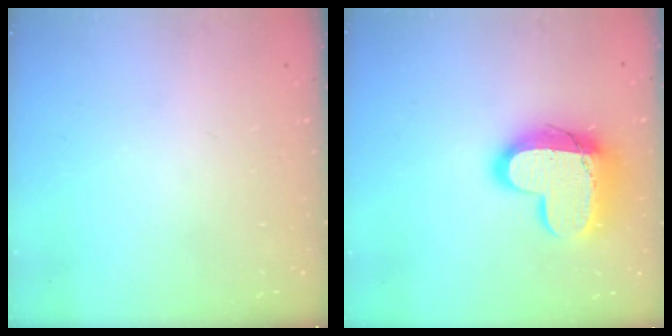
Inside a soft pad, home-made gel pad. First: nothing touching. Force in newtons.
{"total": 16.2, "press": 16.1, "slide": 1.1}